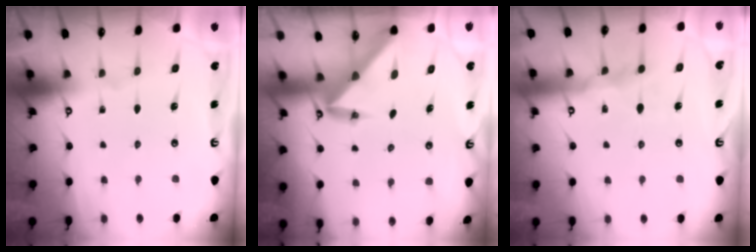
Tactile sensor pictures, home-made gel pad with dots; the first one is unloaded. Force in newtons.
{"total": 3.5, "press": 3.5, "slide": 0.2}
{"total": 8.6, "press": 8.6, "slide": 0.8}